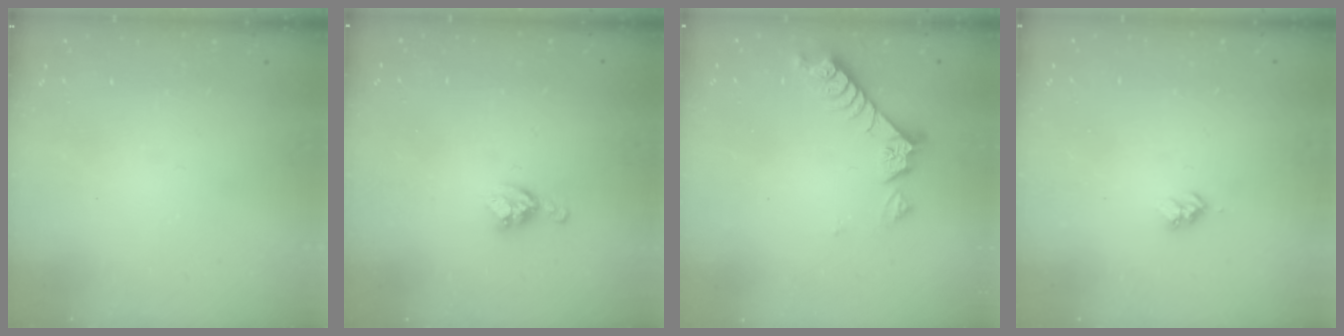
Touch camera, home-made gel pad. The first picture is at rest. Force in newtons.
{"total": 5.5, "press": 5.5, "slide": 0.1}
{"total": 7.4, "press": 7.4, "slide": 0.4}
{"total": 3.1, "press": 3.1, "slide": 0.4}